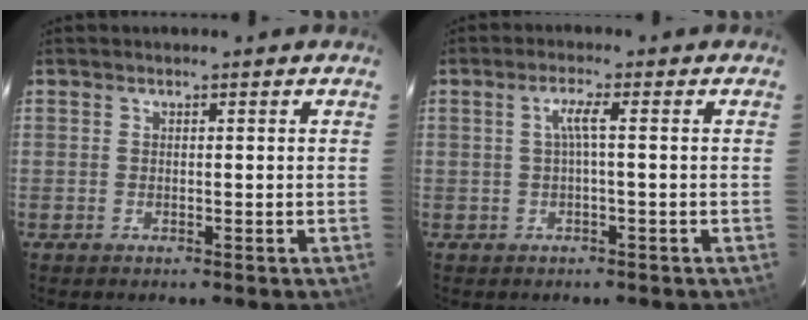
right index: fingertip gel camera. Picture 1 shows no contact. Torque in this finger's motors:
{"motor_torque": [0.04, 0.00, 0.04, 0.06]}